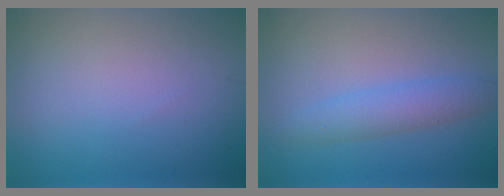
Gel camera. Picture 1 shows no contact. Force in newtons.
{"total": 3.0, "press": 3.0, "slide": 0.1}